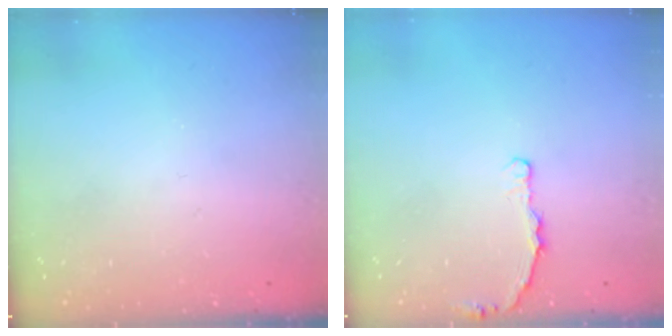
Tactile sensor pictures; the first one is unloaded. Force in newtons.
{"total": 2.9, "press": 2.9, "slide": 0.4}